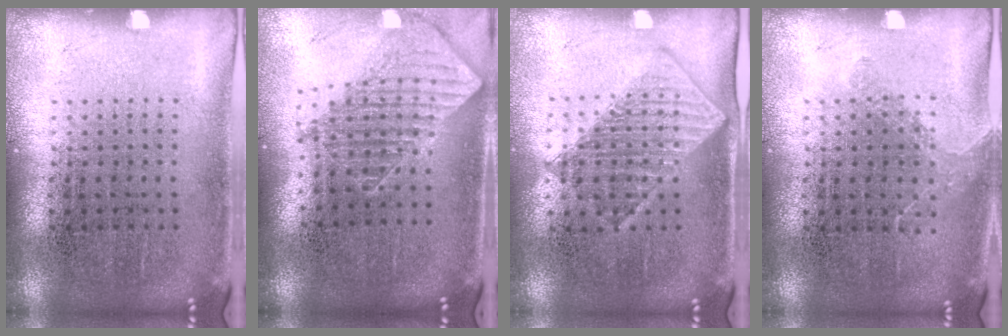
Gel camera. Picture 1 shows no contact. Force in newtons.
{"total": 1.7, "press": 1.3, "slide": 1.0}
{"total": 1.4, "press": 1.3, "slide": 0.6}
{"total": 0.9, "press": 0.7, "slide": 0.6}